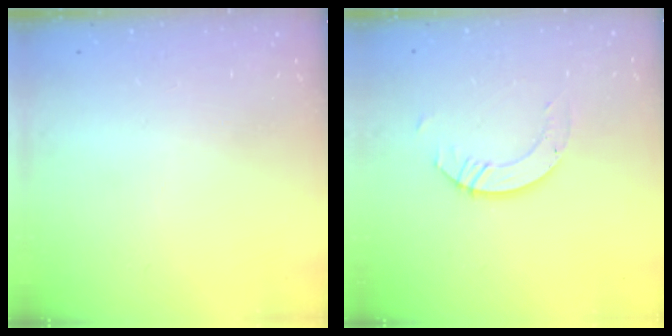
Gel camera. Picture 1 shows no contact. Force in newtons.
{"total": 5.0, "press": 5.0, "slide": 0.3}